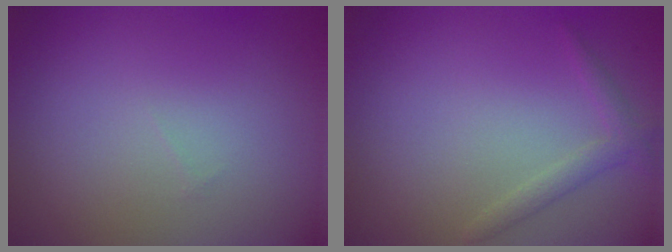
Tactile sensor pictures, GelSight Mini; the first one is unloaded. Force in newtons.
{"total": 1.5, "press": 1.5, "slide": 0.1}